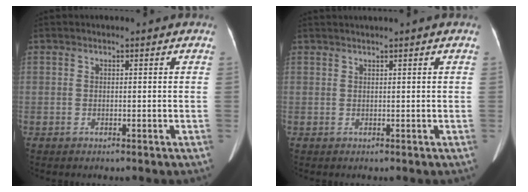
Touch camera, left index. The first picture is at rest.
{"total": 1.2, "force": [1.0, -0.4, 0.6], "torque": [-0.016, 0.011, 0.028]}